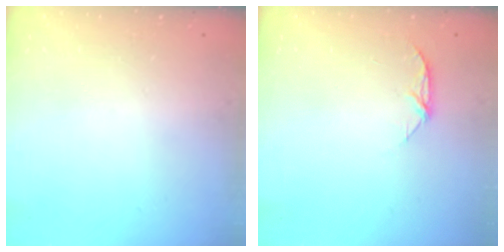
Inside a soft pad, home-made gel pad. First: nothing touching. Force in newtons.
{"total": 5.8, "press": 5.7, "slide": 0.6}